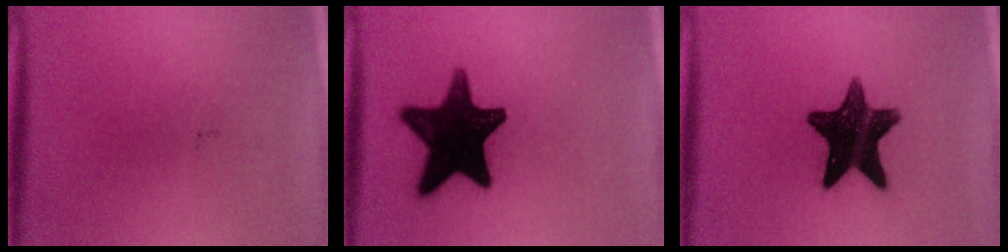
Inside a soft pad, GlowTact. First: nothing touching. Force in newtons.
{"total": 18.0}
{"total": 15.1}